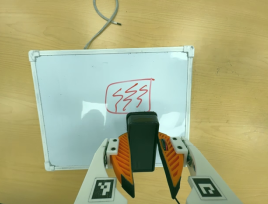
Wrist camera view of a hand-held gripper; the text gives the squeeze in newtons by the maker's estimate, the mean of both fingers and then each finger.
{"total": 6.8, "left": 5.5, "right": 8.0}